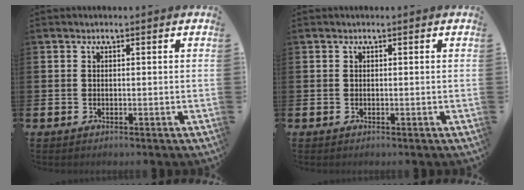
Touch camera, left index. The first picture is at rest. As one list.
[{"total": 0.0}]